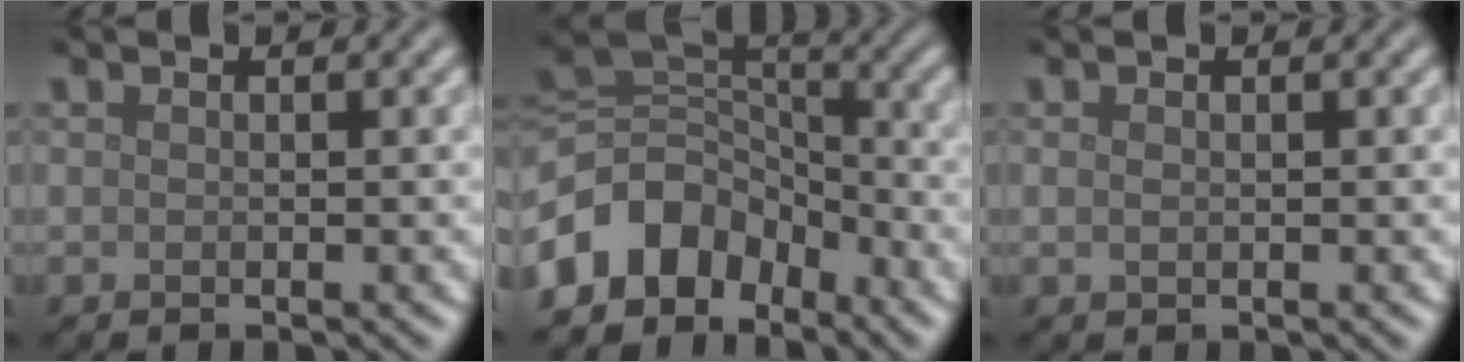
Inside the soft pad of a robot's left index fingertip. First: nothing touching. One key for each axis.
{"total": 8.1, "fx": -4.8, "fy": 5.8, "fz": 3.1, "tx": -0.049, "ty": 0.011, "tz": -0.109}
{"total": 0.5, "fx": 0.0, "fy": 0.4, "fz": 0.3, "tx": -0.008, "ty": -0.001, "tz": 0.002}